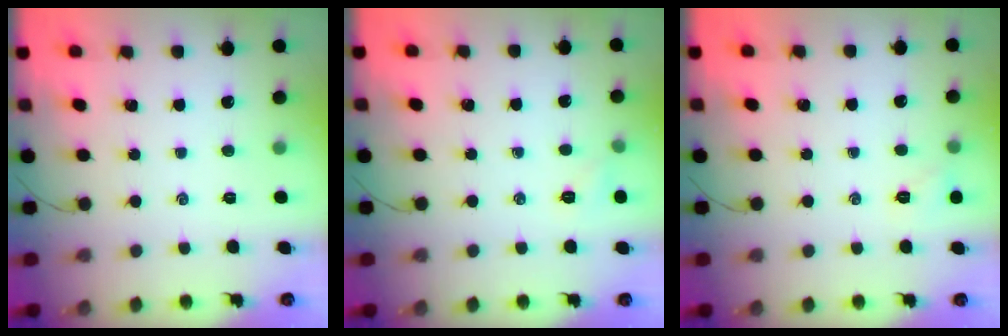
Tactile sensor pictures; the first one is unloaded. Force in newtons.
{"total": 4.2, "press": 4.0, "slide": 1.1}
{"total": 4.9, "press": 4.7, "slide": 1.5}